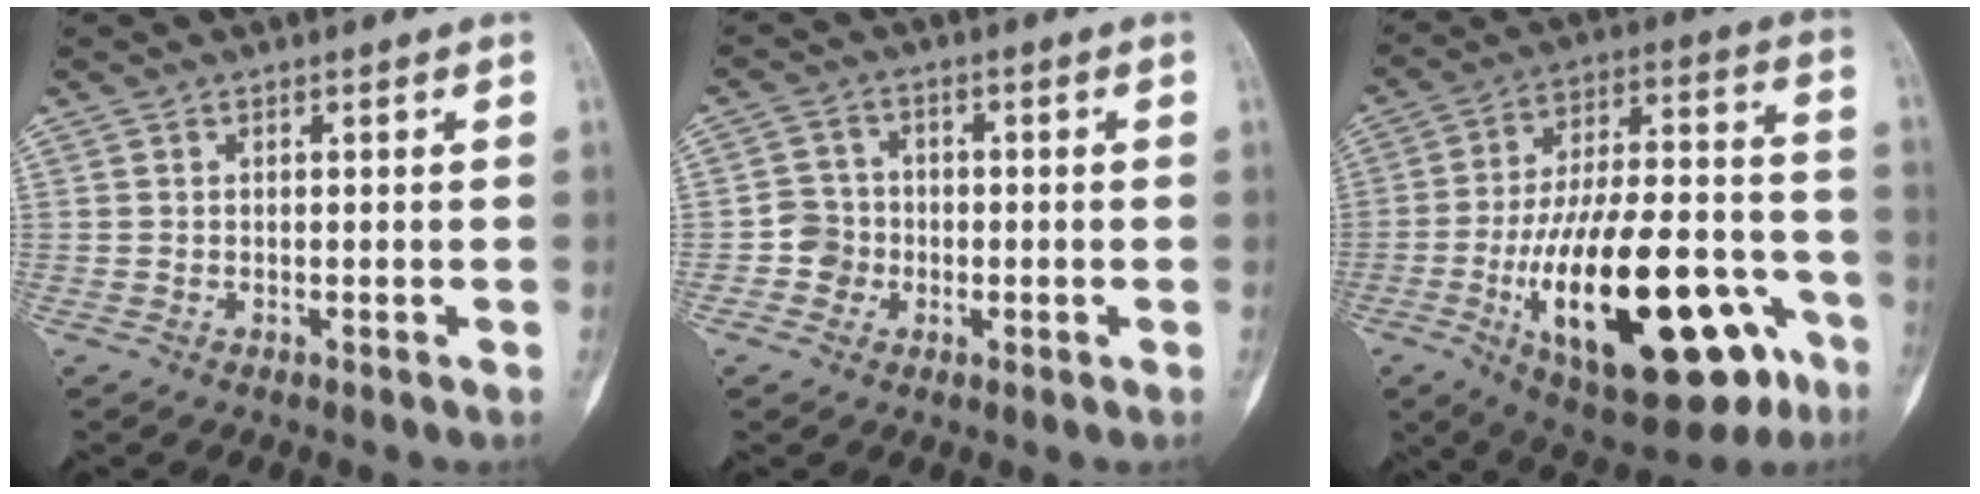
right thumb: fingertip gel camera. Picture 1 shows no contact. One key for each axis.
{"total": 4.5, "fx": -1.2, "fy": 4.3, "fz": 0.9, "tx": 0.013, "ty": 0.013, "tz": -0.029}
{"total": 31.0, "fx": -11.9, "fy": 12.3, "fz": 25.9, "tx": -0.402, "ty": 0.046, "tz": -0.169}